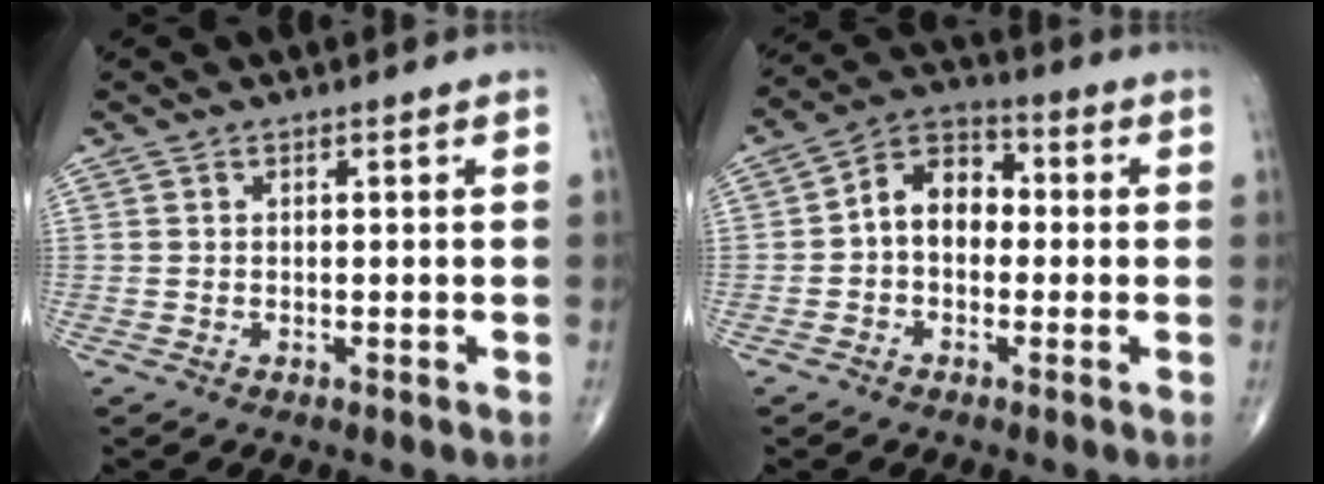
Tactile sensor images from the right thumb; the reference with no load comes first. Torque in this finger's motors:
{"motor_torque": [-0.51, 0.77, 0.13, -0.11, 0.17]}